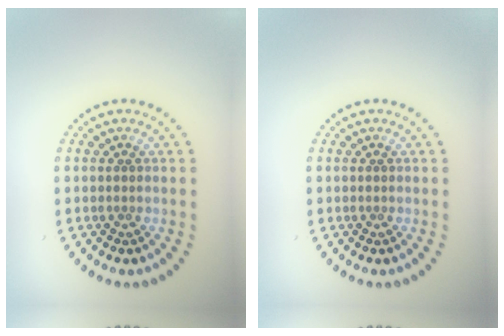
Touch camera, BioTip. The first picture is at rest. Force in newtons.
{"total": 0.0}